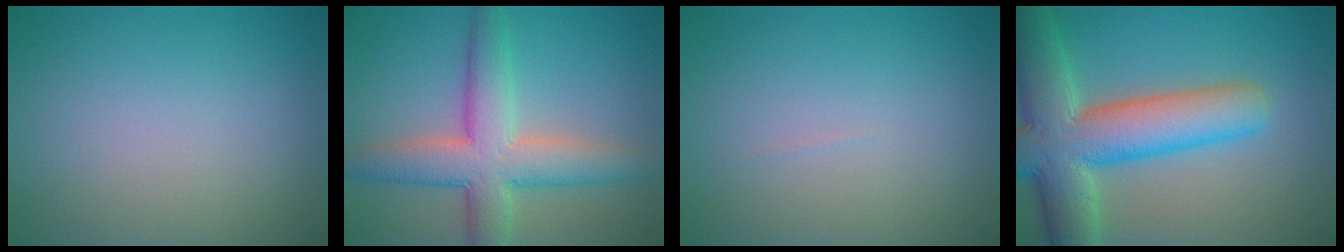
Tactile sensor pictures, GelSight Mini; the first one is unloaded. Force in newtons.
{"total": 7.3, "press": 7.3, "slide": 0.2}
{"total": 0.0}
{"total": 10.9, "press": 10.9, "slide": 0.6}